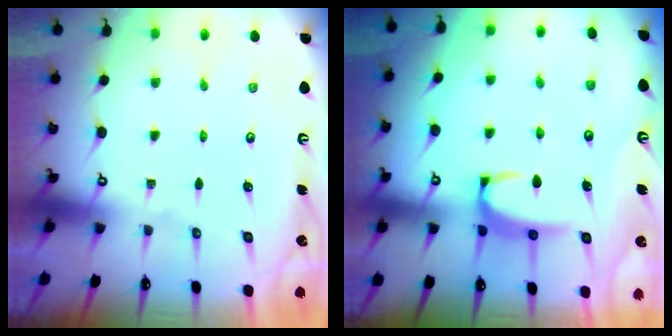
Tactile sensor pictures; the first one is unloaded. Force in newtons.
{"total": 2.1, "press": 2.1, "slide": 0.6}